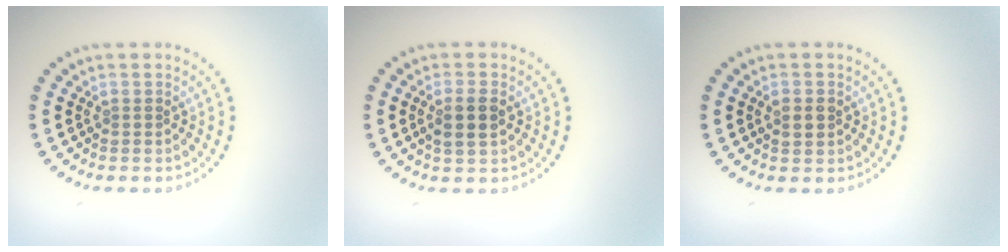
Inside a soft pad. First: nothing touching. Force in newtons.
{"total": 2.4, "press": 2.3, "slide": 0.7}
{"total": 1.2, "press": 1.2, "slide": 0.2}